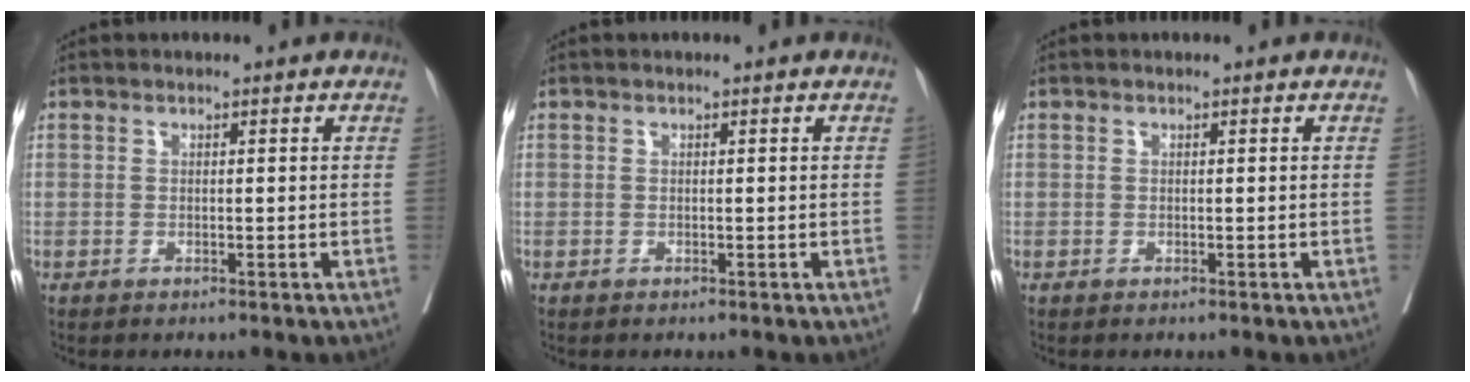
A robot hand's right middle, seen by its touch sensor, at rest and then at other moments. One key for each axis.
{"total": 0.0}
{"total": 0.0}